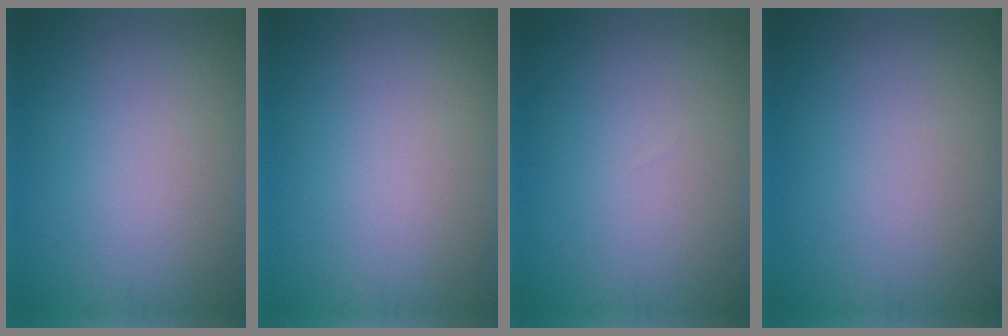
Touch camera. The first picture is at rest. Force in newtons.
{"total": 0.0}
{"total": 0.0}
{"total": 0.0}